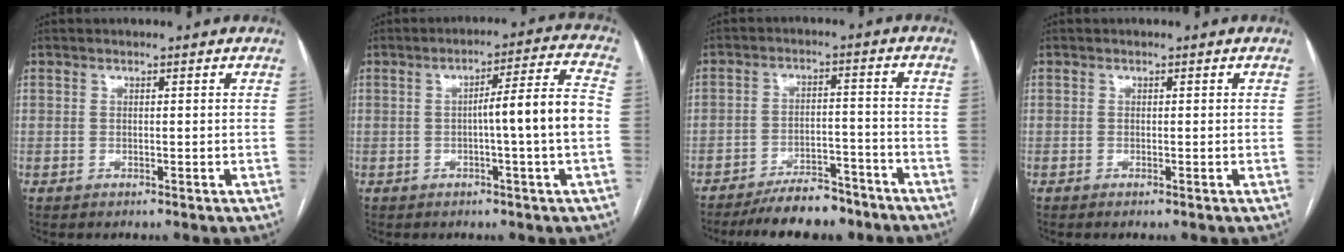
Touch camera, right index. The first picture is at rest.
{"total": 8.7, "force": [-1.2, -0.9, 8.6], "torque": [-0.126, 0.015, -0.018]}
{"total": 10.4, "force": [-9.1, 3.1, 4.1], "torque": [-0.055, 0.005, -0.142]}
{"total": 0.5, "force": [-0.4, -0.1, 0.3], "torque": [-0.007, -0.001, -0.007]}